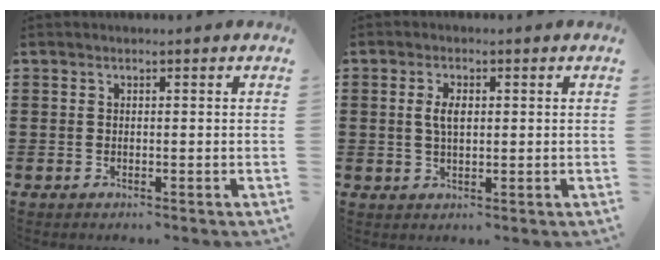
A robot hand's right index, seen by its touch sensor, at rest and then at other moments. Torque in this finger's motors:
{"motor_torque": [0.48, -0.44, 0.08, 0.06]}